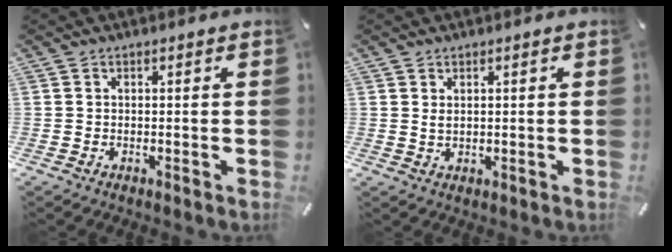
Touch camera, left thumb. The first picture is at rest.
{"total": 1.1, "force": [0.7, 0.5, 0.7], "torque": [-0.017, -0.001, 0.014]}